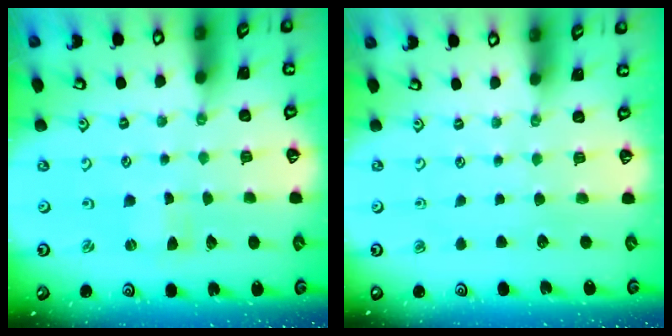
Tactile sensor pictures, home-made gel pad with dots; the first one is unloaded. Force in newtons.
{"total": 0.0}